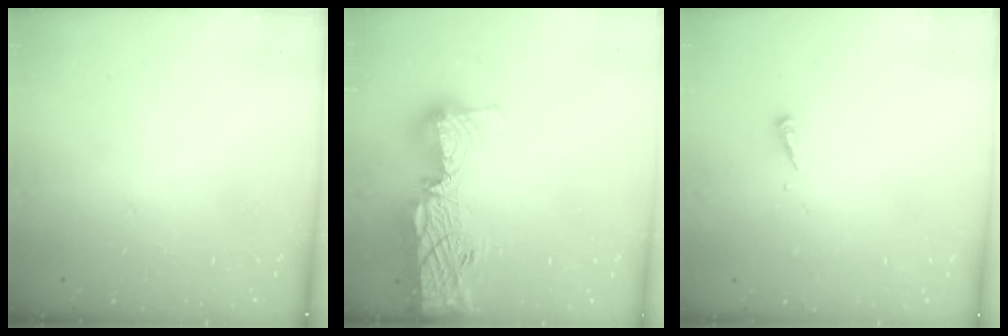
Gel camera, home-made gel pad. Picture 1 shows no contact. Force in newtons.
{"total": 17.5, "press": 17.4, "slide": 1.3}
{"total": 3.5, "press": 3.5, "slide": 0.2}